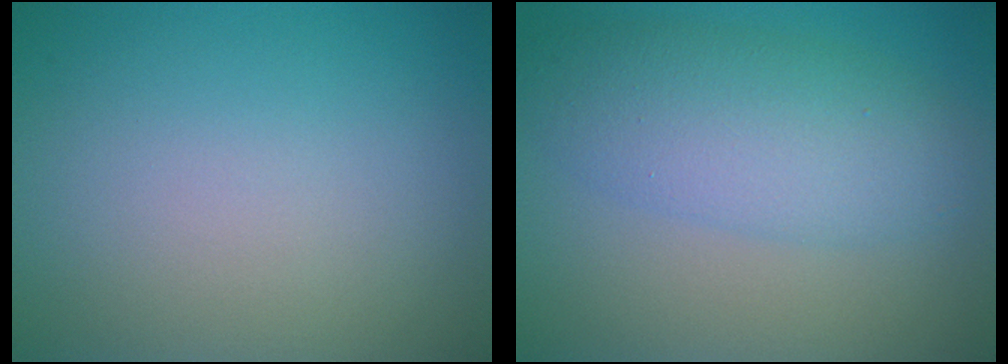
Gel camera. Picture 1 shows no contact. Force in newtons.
{"total": 5.7, "press": 5.7, "slide": 0.3}